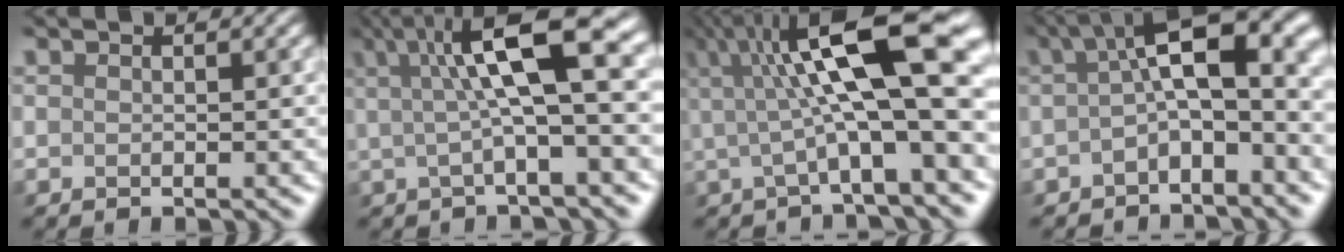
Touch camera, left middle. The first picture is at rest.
{"total": 9.2, "force": [2.1, 2.2, 8.7], "torque": [-0.135, 0.019, 0.029]}
{"total": 13.3, "force": [2.5, 3.3, 12.6], "torque": [-0.192, 0.016, 0.039]}
{"total": 7.8, "force": [0.2, 2.9, 7.3], "torque": [-0.106, 0.025, -0.009]}